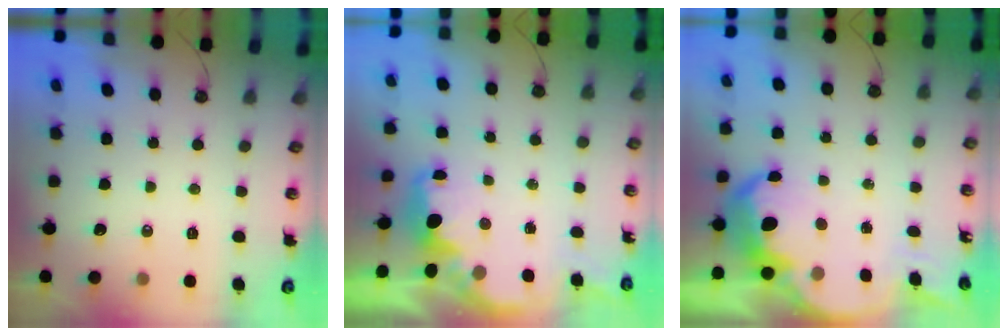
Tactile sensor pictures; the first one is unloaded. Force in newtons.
{"total": 2.8, "press": 2.8, "slide": 0.4}
{"total": 9.1, "press": 9.1, "slide": 0.3}